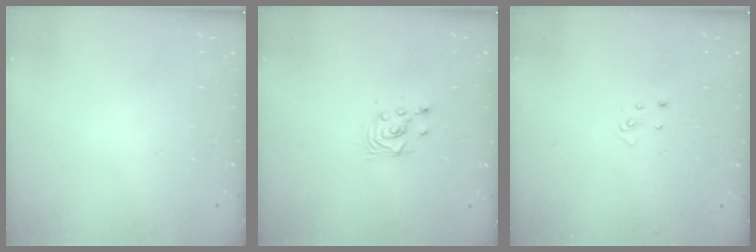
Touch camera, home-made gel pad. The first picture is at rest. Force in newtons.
{"total": 2.5, "press": 2.5, "slide": 0.1}
{"total": 2.8, "press": 2.8, "slide": 0.2}